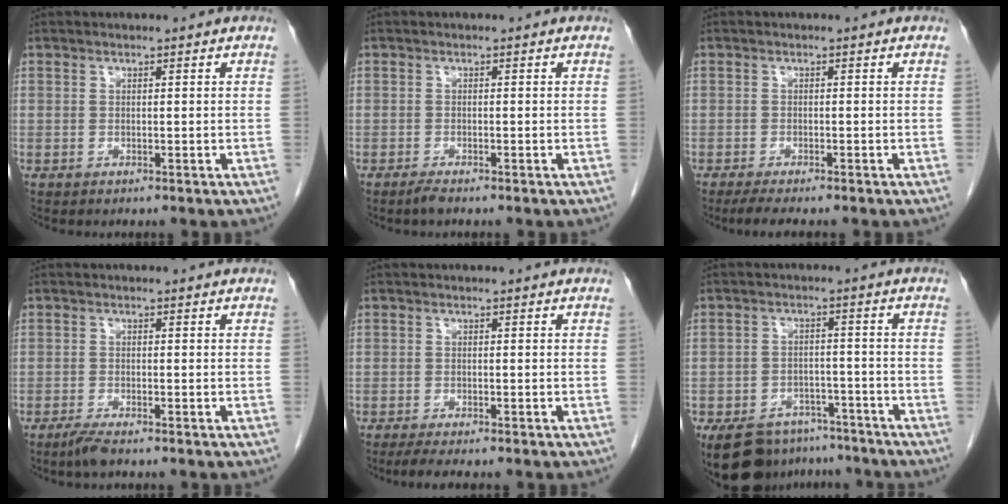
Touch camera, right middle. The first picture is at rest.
{"total": 1.2, "force": [-1.0, 0.0, 0.6], "torque": [-0.020, -0.004, -0.019]}
{"total": 4.3, "force": [-3.5, 0.5, 2.5], "torque": [-0.039, -0.008, -0.051]}
{"total": 2.2, "force": [-1.8, 0.1, 1.4], "torque": [-0.038, -0.007, -0.036]}
{"total": 3.9, "force": [-3.1, 0.3, 2.3], "torque": [-0.036, -0.008, -0.046]}
{"total": 12.1, "force": [-9.5, 6.2, 4.1], "torque": [-0.068, 0.008, -0.137]}